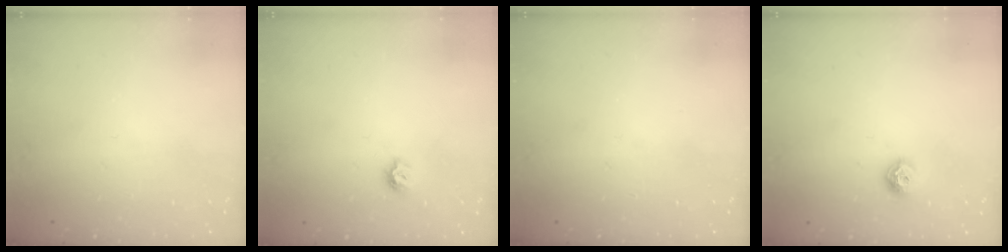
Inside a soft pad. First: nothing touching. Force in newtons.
{"total": 5.7, "press": 5.6, "slide": 0.8}
{"total": 0.0}
{"total": 7.0, "press": 6.9, "slide": 0.9}